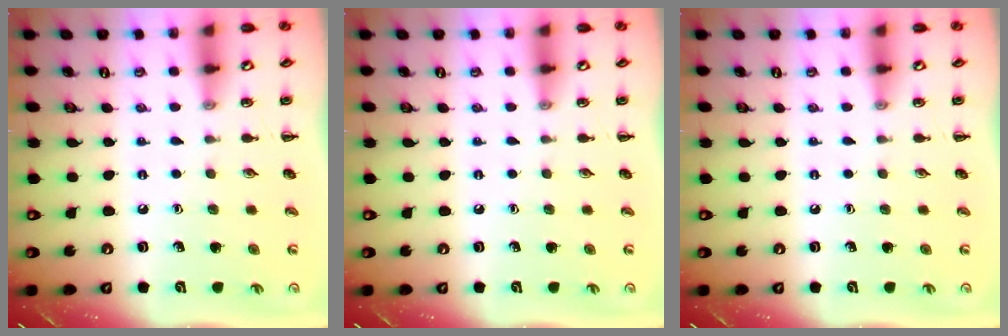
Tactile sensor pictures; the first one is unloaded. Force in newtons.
{"total": 0.0}
{"total": 0.0}